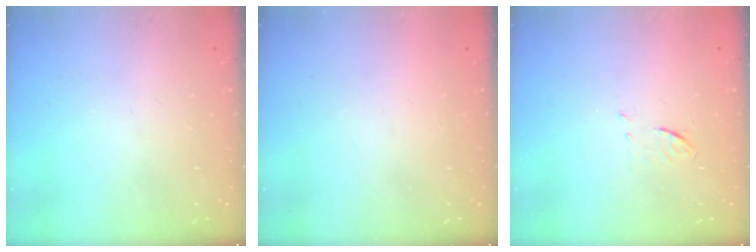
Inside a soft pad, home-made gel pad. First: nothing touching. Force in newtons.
{"total": 1.5, "press": 1.5, "slide": 0.1}
{"total": 3.9, "press": 3.6, "slide": 1.4}